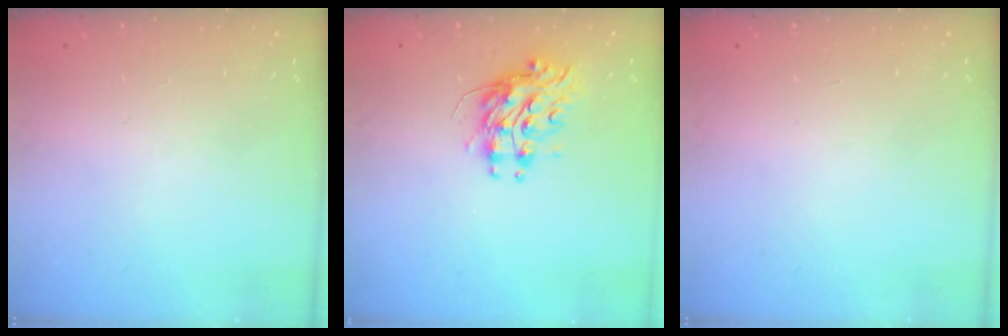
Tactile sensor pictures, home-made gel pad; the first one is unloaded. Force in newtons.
{"total": 9.0, "press": 9.0, "slide": 0.7}
{"total": 0.0}